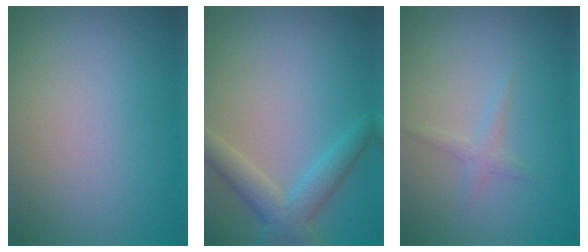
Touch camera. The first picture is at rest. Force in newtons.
{"total": 3.8, "press": 3.8, "slide": 0.2}
{"total": 1.2, "press": 1.2, "slide": 0.1}